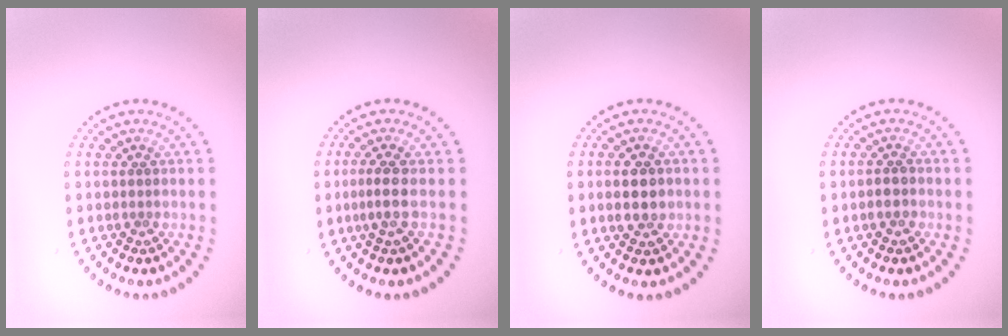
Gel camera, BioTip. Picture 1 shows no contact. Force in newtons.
{"total": 1.8, "press": 1.3, "slide": 1.3}
{"total": 2.7, "press": 2.7, "slide": 0.2}
{"total": 1.1, "press": 1.1, "slide": 0.4}